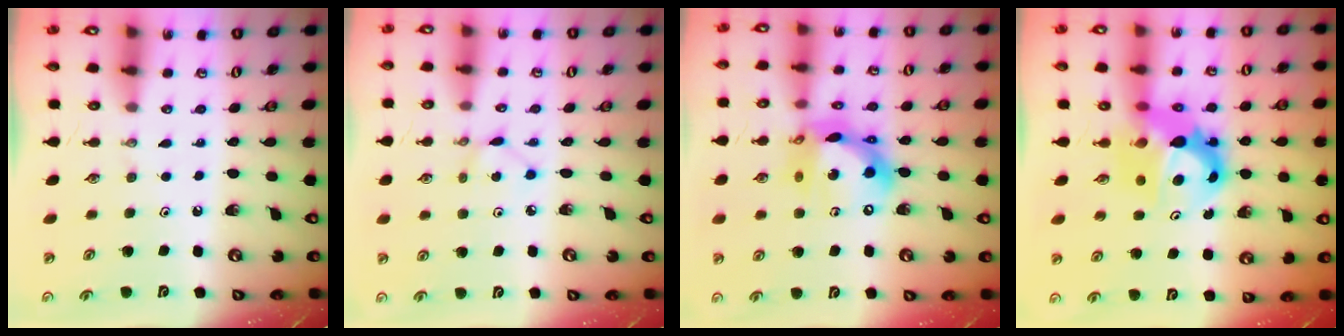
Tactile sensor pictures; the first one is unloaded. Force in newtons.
{"total": 1.9, "press": 1.9, "slide": 0.2}
{"total": 14.4, "press": 14.3, "slide": 1.6}
{"total": 10.5, "press": 10.4, "slide": 0.9}